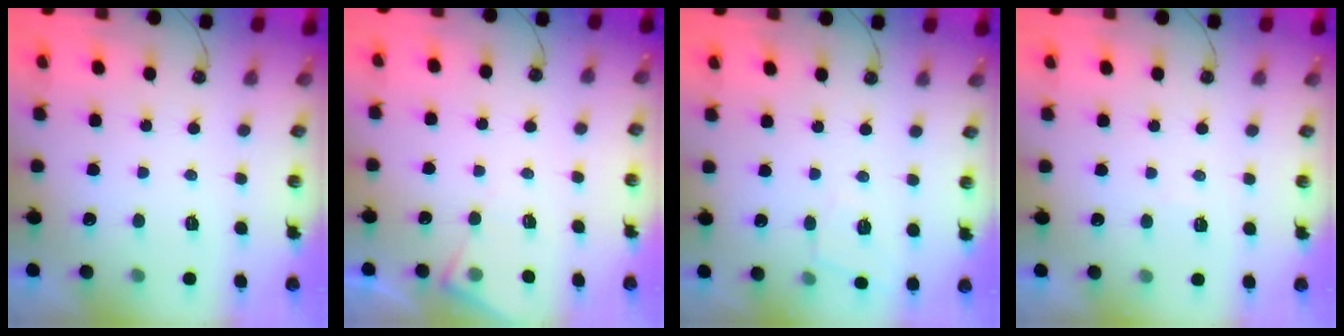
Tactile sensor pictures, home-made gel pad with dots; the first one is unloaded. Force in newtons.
{"total": 6.0, "press": 5.9, "slide": 0.8}
{"total": 5.2, "press": 5.2, "slide": 0.5}
{"total": 3.8, "press": 3.7, "slide": 0.5}